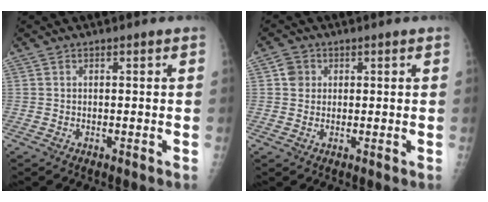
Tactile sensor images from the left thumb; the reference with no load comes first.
{"total": 3.0, "force": [0.8, 2.8, 0.9], "torque": [0.000, 0.000, 0.009]}